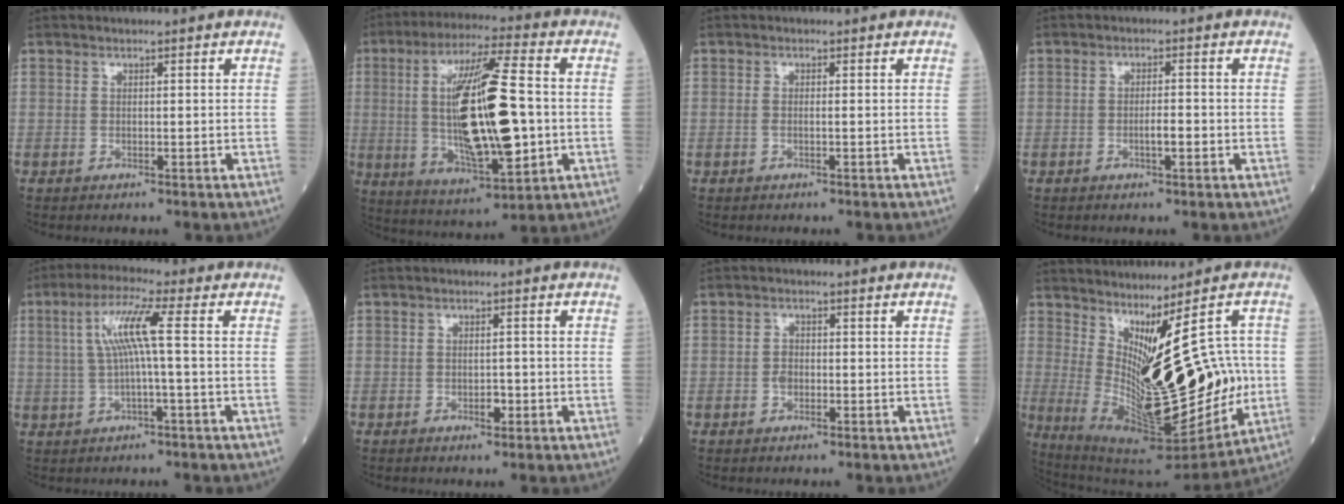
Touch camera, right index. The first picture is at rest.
{"total": 19.5, "force": [-0.4, 3.9, 19.2], "torque": [-0.365, -0.003, -0.002]}
{"total": 0.8, "force": [-0.1, 0.3, 0.8], "torque": [-0.022, -0.002, -0.002]}
{"total": 2.4, "force": [-0.7, 0.5, 2.2], "torque": [-0.043, 0.000, -0.011]}
{"total": 7.5, "force": [1.0, 0.1, 7.4], "torque": [-0.151, 0.016, 0.020]}
{"total": 1.8, "force": [-0.6, 0.9, 1.4], "torque": [-0.026, 0.000, -0.007]}
{"total": 1.7, "force": [-0.4, 1.2, 1.0], "torque": [-0.024, 0.003, -0.008]}
{"total": 22.5, "force": [0.0, 7.0, 21.4], "torque": [-0.333, -0.022, 0.031]}